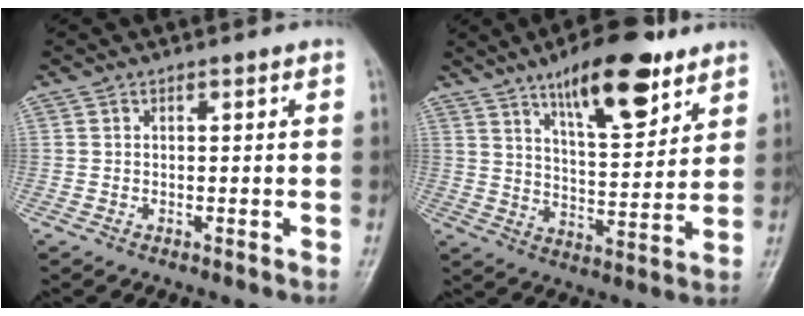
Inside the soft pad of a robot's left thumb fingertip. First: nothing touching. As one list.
[{"total": 15.2, "force": [9.5, 5.2, 10.6], "torque": [-0.135, -0.051, 0.153]}]